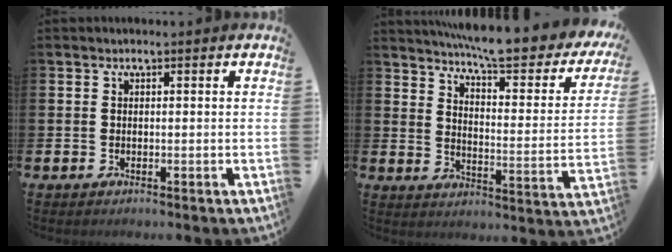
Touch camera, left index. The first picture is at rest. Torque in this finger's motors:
{"motor_torque": [0.94, -1.14, 0.77, 0.21]}